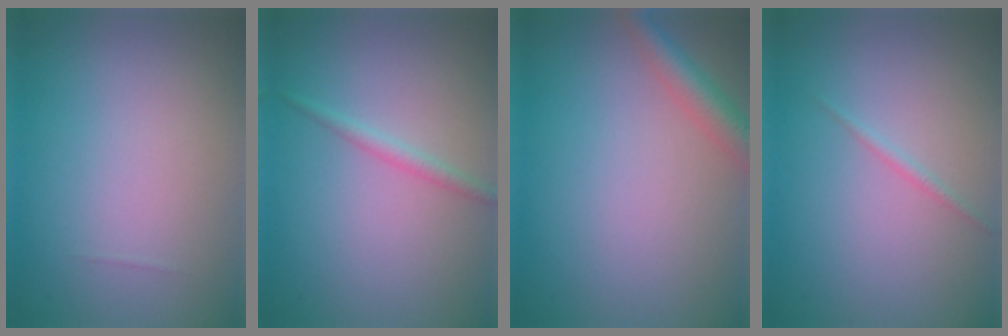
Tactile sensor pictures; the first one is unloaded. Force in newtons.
{"total": 1.3, "press": 1.3, "slide": 0.0}
{"total": 2.9, "press": 2.9, "slide": 0.1}
{"total": 0.7, "press": 0.7, "slide": 0.1}